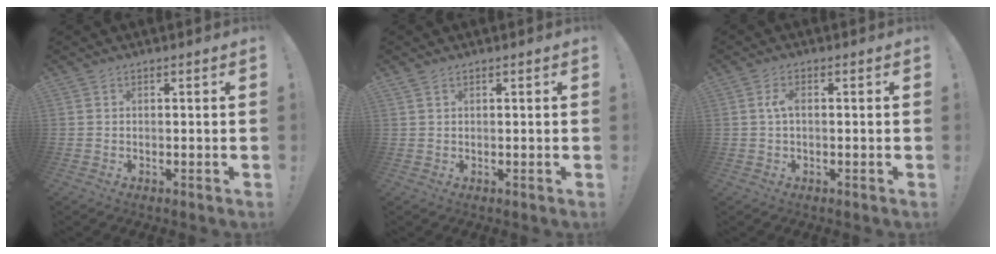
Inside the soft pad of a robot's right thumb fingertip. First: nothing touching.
{"total": 1.1, "force": [0.8, 0.5, 0.7], "torque": [-0.020, 0.002, 0.016]}
{"total": 3.1, "force": [-0.1, 1.3, 2.8], "torque": [-0.065, 0.010, -0.003]}